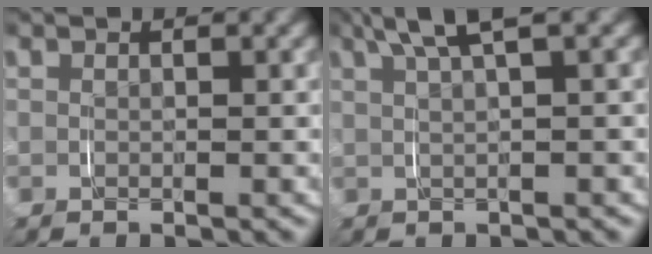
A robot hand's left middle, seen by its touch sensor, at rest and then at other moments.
{"total": 4.6, "force": [3.3, 0.7, 3.2], "torque": [-0.051, 0.022, 0.046]}